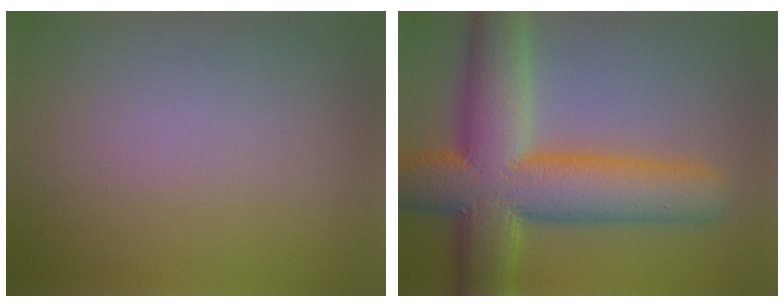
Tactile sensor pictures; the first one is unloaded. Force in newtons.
{"total": 12.5, "press": 12.5, "slide": 0.5}